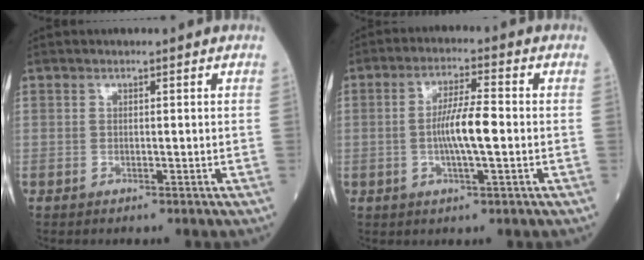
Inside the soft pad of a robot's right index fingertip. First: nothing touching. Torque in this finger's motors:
{"motor_torque": [0.46, 0.05, 0.18, 0.13]}